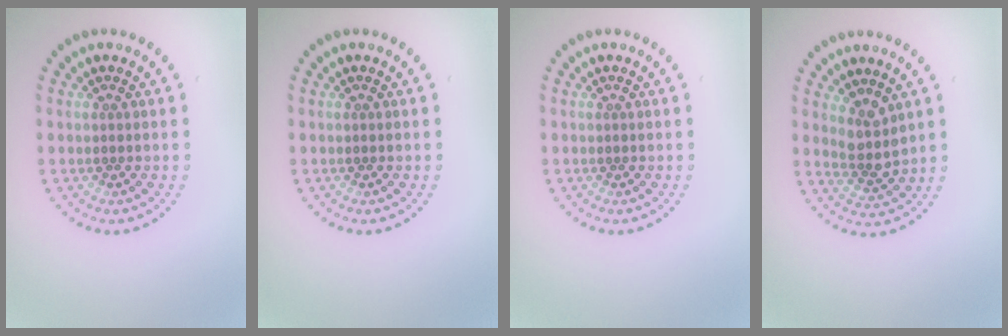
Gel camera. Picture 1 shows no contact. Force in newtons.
{"total": 0.0}
{"total": 0.0}
{"total": 2.8, "press": 2.2, "slide": 1.8}